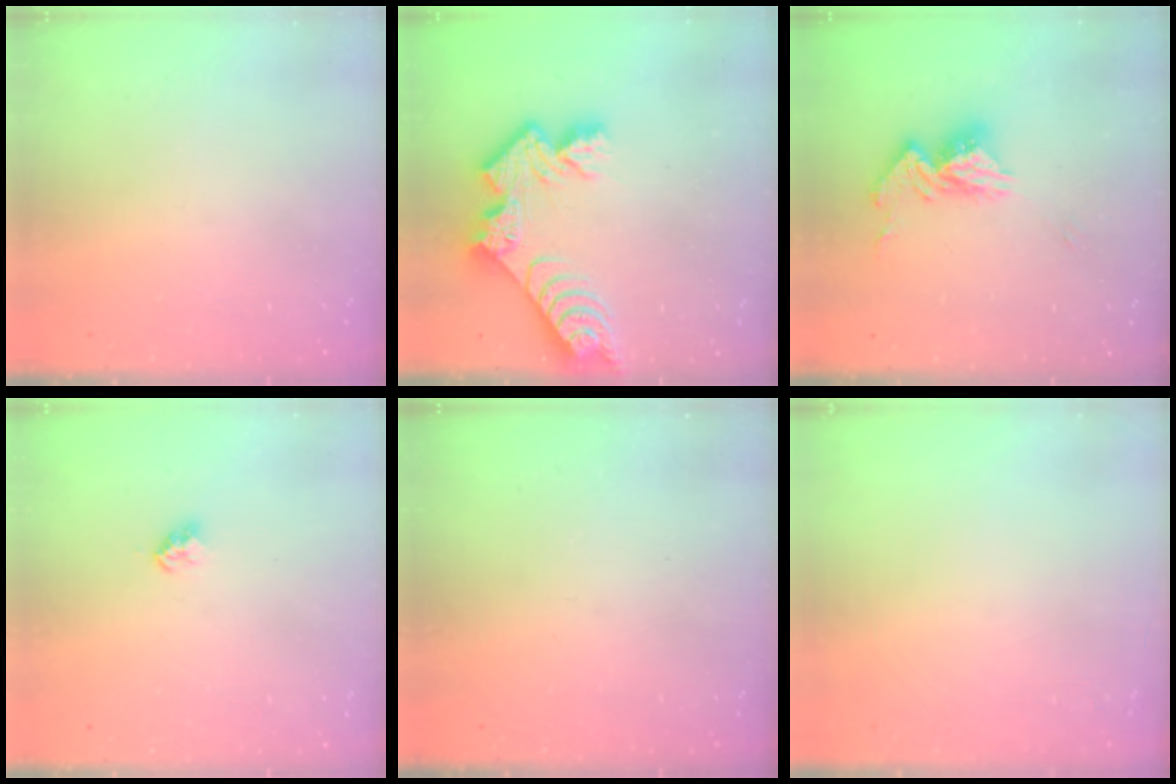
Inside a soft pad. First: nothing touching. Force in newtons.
{"total": 11.9, "press": 11.8, "slide": 1.0}
{"total": 13.6, "press": 13.5, "slide": 1.3}
{"total": 2.8, "press": 2.8, "slide": 0.4}
{"total": 0.0}
{"total": 0.0}